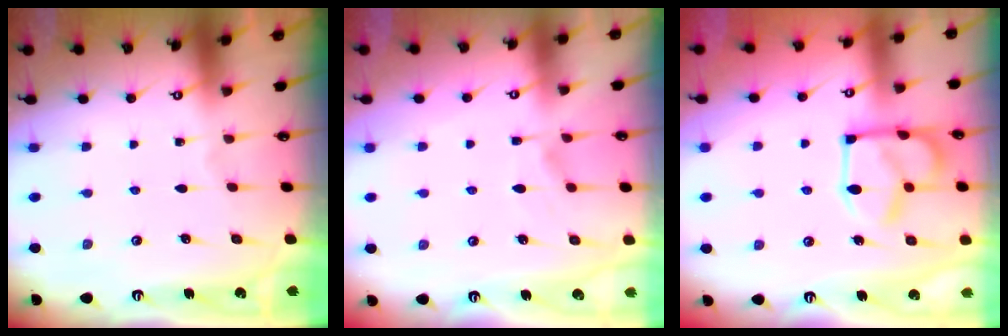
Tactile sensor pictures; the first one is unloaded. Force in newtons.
{"total": 1.6, "press": 1.3, "slide": 1.0}
{"total": 11.1, "press": 11.1, "slide": 0.4}